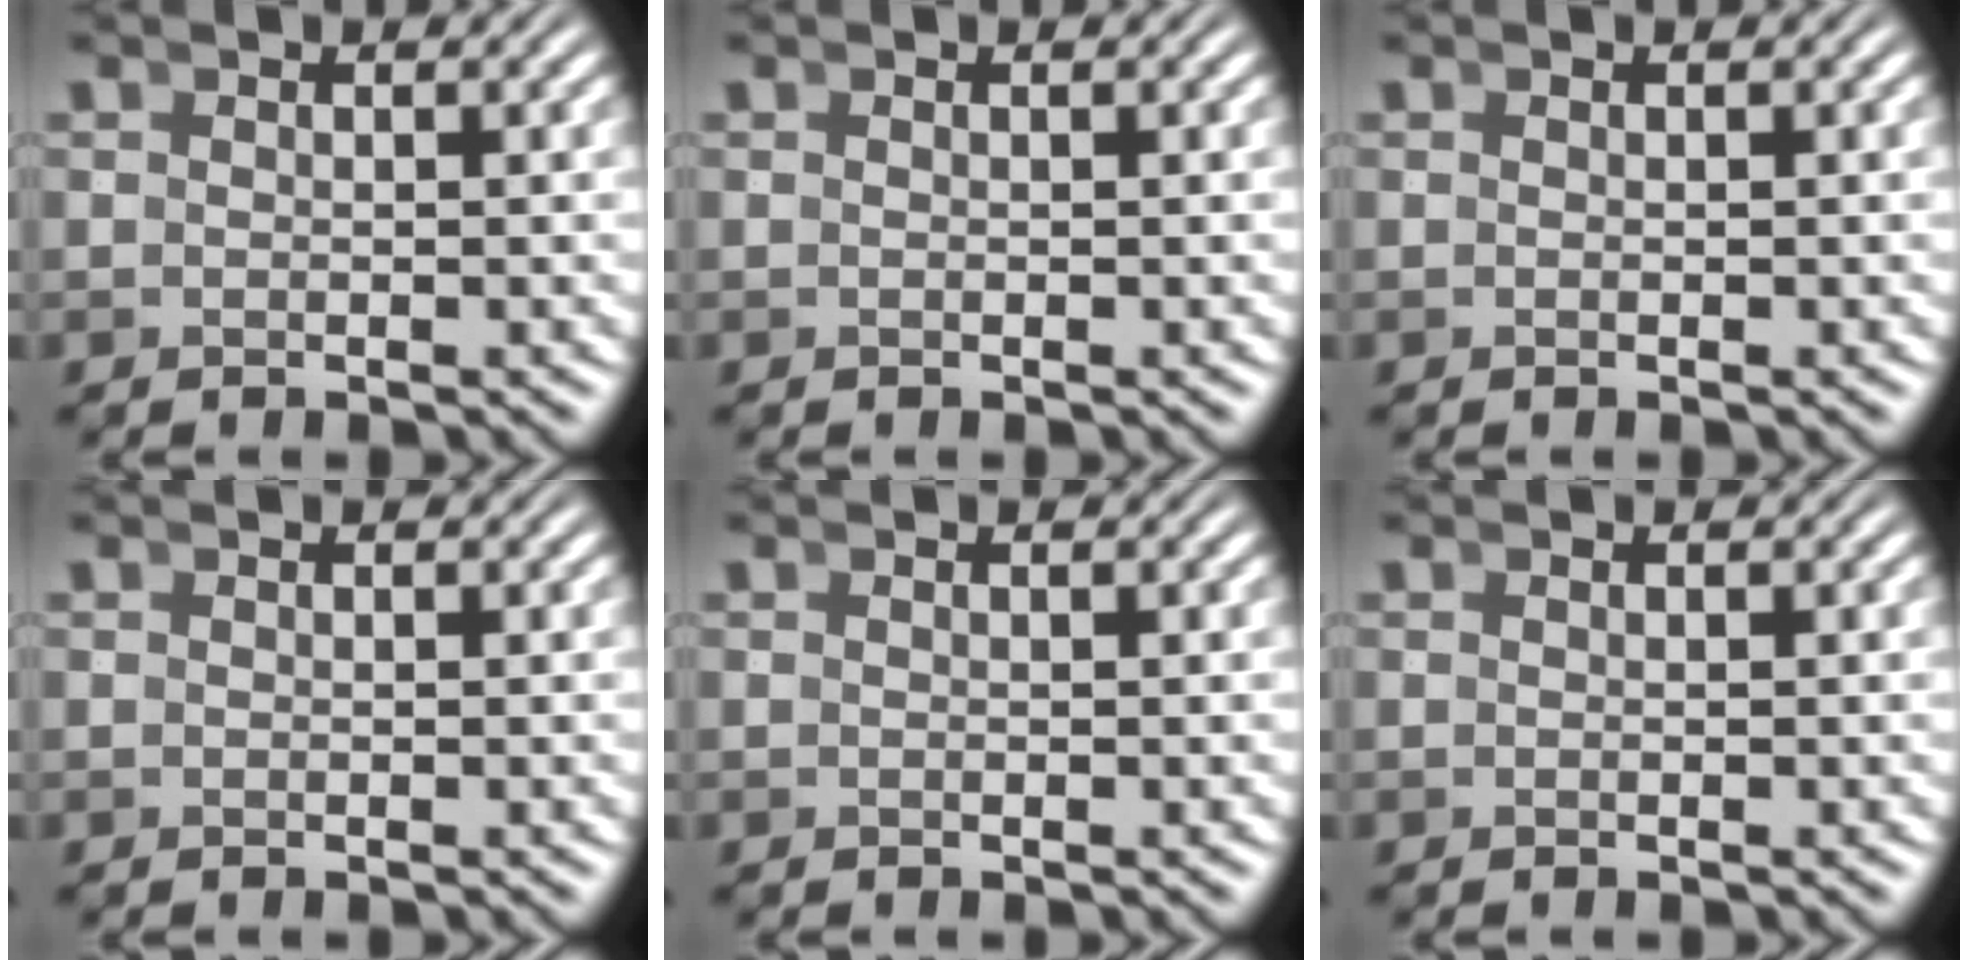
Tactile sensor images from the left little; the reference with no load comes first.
{"total": 0.0}
{"total": 0.0}
{"total": 0.0}
{"total": 0.0}
{"total": 0.0}